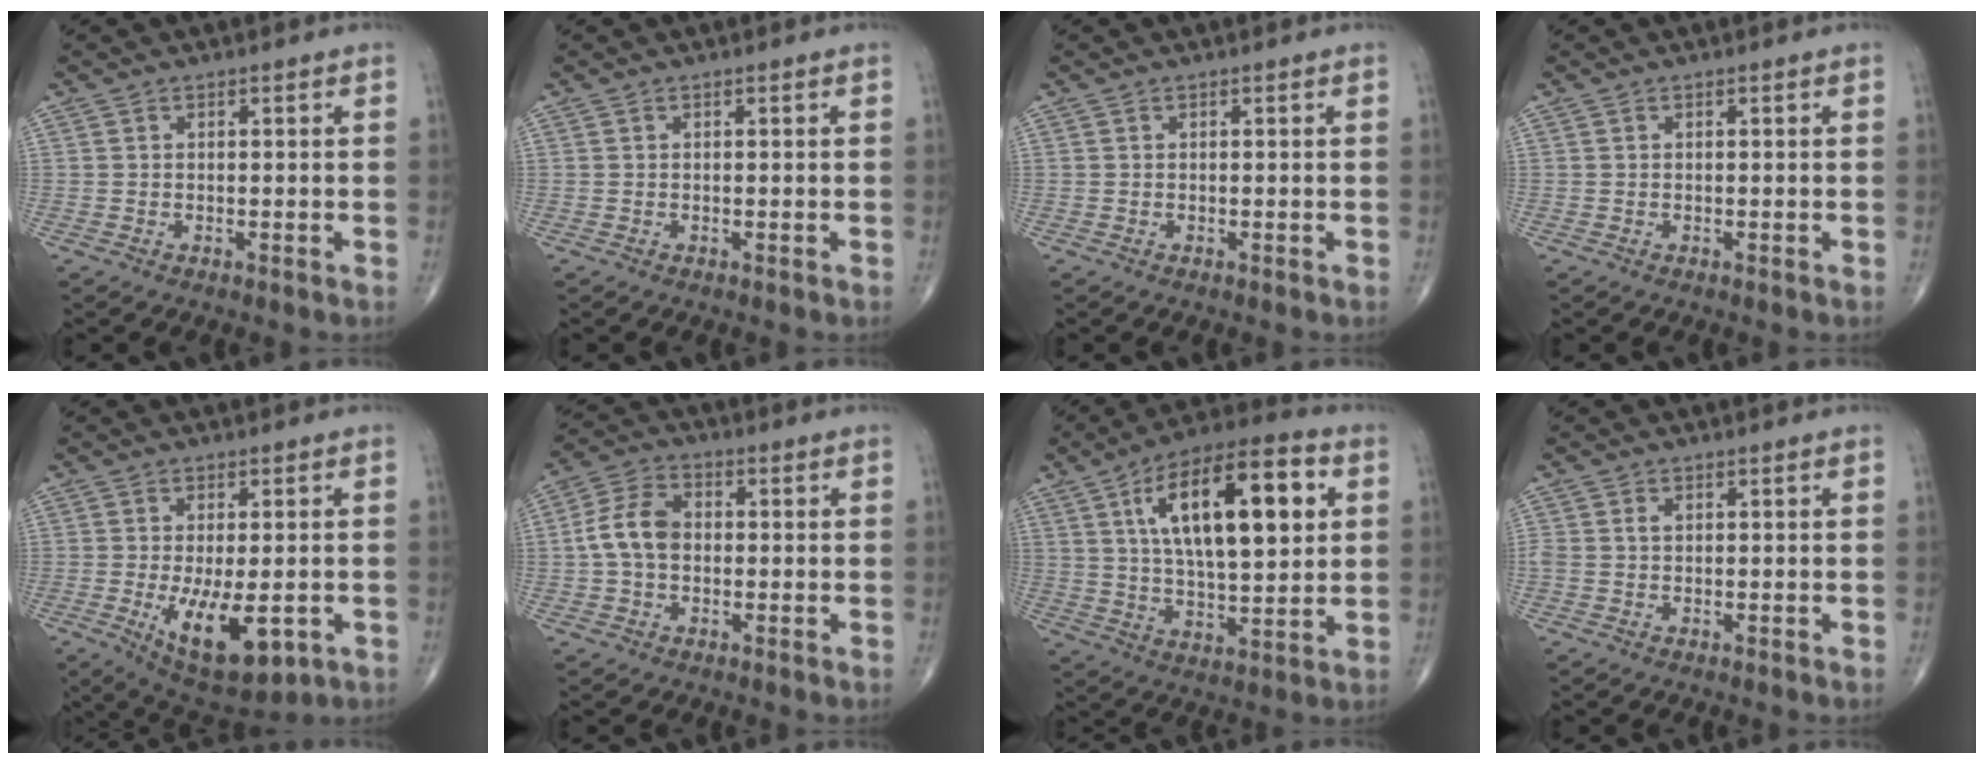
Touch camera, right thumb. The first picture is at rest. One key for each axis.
{"total": 0.0}
{"total": 0.0}
{"total": 0.0}
{"total": 12.7, "fx": -3.6, "fy": 5.4, "fz": 10.9, "tx": -0.170, "ty": -0.017, "tz": -0.039}
{"total": 7.9, "fx": -0.3, "fy": 5.5, "fz": 5.7, "tx": -0.107, "ty": 0.024, "tz": -0.014}
{"total": 21.6, "fx": 6.0, "fy": 8.5, "fz": 18.9, "tx": -0.289, "ty": -0.002, "tz": 0.092}
{"total": 1.4, "fx": 0.2, "fy": 1.0, "fz": 1.0, "tx": -0.024, "ty": 0.007, "tz": 0.008}